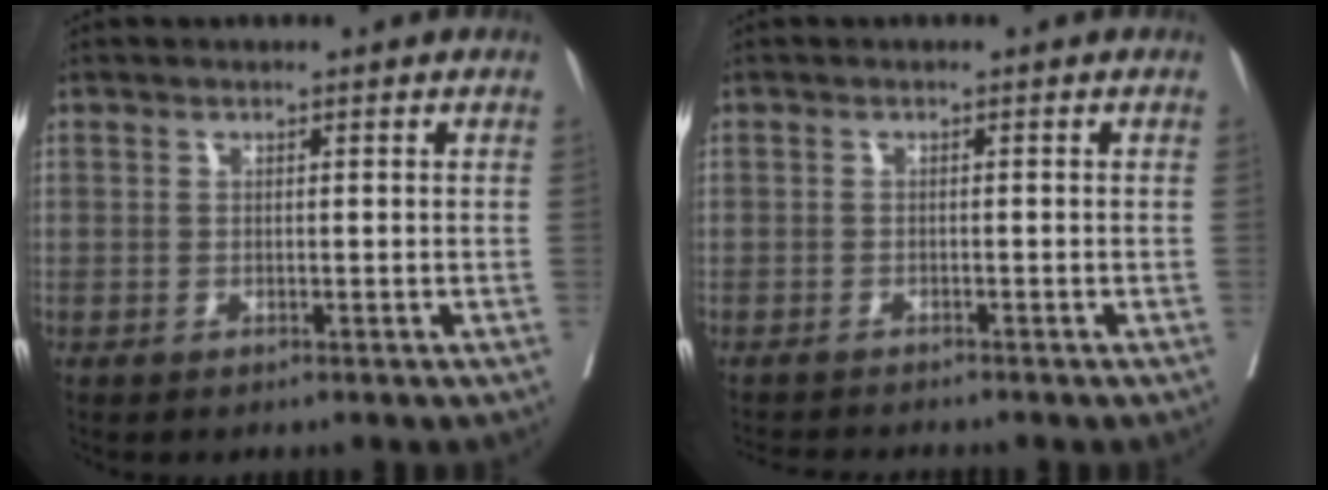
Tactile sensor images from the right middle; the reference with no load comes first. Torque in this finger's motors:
{"motor_torque": [0.01, -0.09, 0.00, 0.01]}